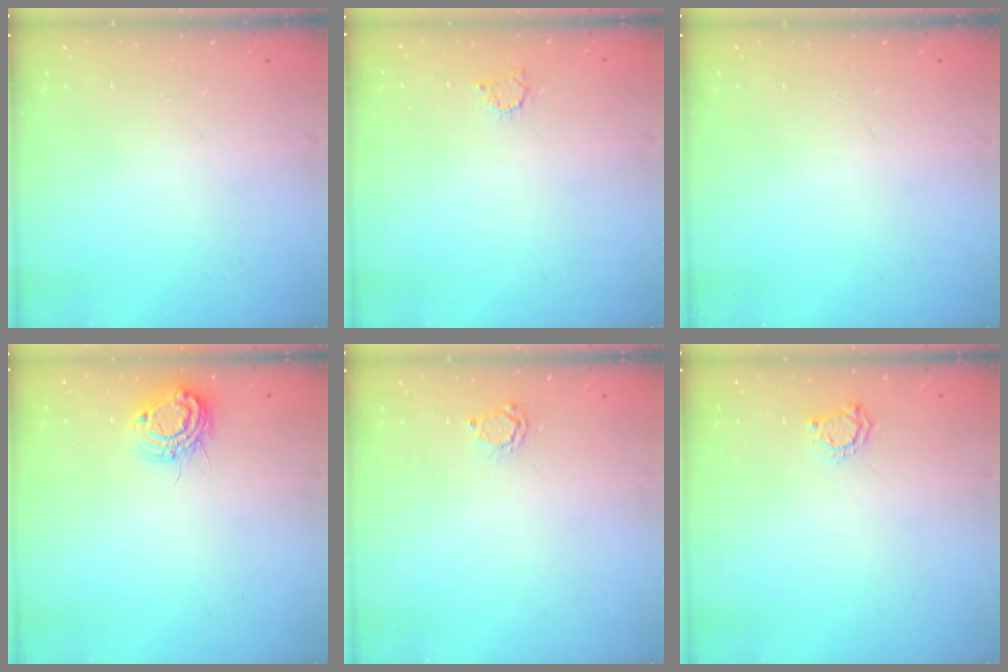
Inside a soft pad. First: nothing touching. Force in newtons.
{"total": 2.4, "press": 2.4, "slide": 0.3}
{"total": 0.0}
{"total": 9.8, "press": 9.8, "slide": 0.8}
{"total": 2.2, "press": 2.1, "slide": 0.3}
{"total": 4.7, "press": 4.7, "slide": 0.5}